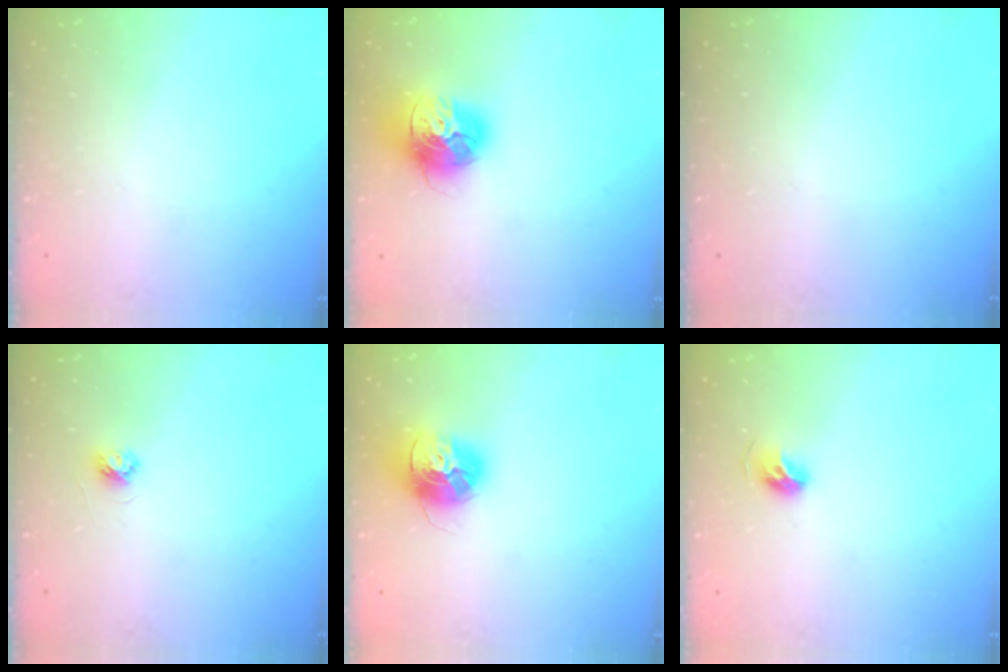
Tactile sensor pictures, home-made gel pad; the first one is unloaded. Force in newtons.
{"total": 17.1, "press": 17.0, "slide": 1.5}
{"total": 0.0}
{"total": 3.8, "press": 3.7, "slide": 0.5}
{"total": 14.6, "press": 14.5, "slide": 1.3}
{"total": 6.2, "press": 6.1, "slide": 1.2}